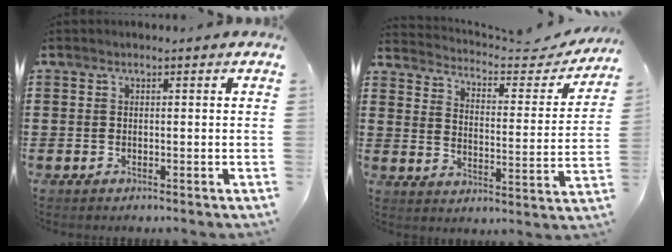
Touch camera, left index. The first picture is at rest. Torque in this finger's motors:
{"motor_torque": [1.19, -0.95, 0.05, 0.01]}